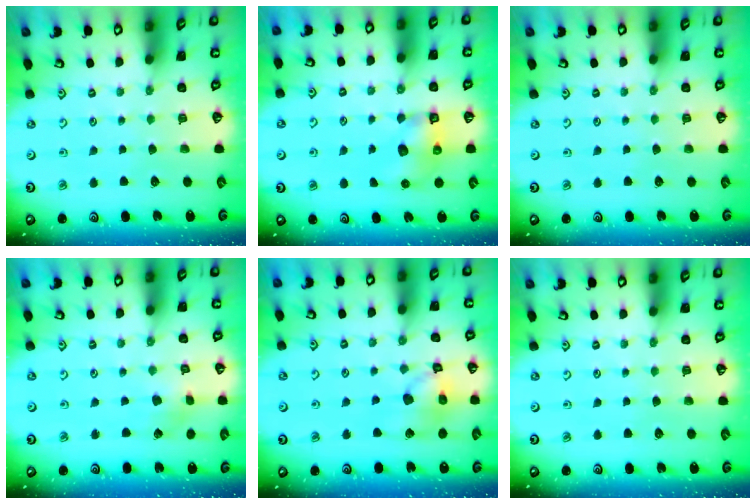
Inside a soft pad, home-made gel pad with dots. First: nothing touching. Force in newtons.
{"total": 6.6, "press": 6.6, "slide": 0.8}
{"total": 0.0}
{"total": 2.9, "press": 2.9, "slide": 0.1}
{"total": 14.1, "press": 14.0, "slide": 1.8}
{"total": 0.0}